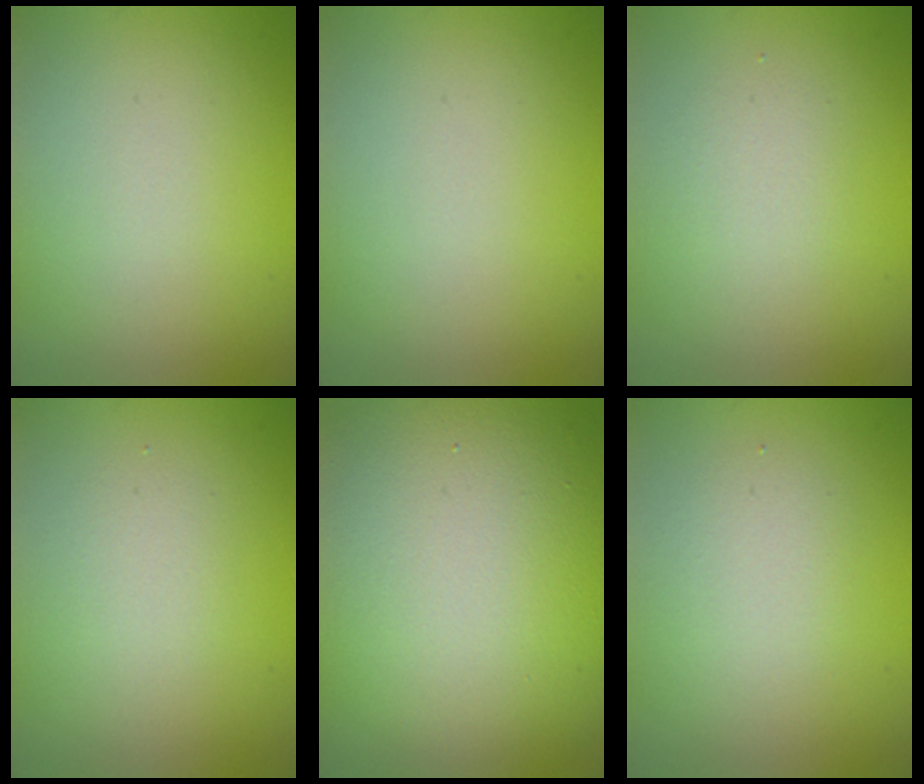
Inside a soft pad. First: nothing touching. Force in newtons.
{"total": 0.0}
{"total": 1.4, "press": 1.4, "slide": 0.1}
{"total": 1.4, "press": 1.4, "slide": 0.1}
{"total": 16.3, "press": 16.2, "slide": 1.1}
{"total": 1.9, "press": 1.9, "slide": 0.2}